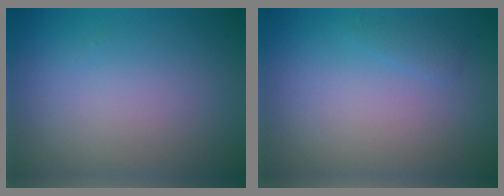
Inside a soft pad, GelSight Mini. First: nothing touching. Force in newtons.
{"total": 0.8, "press": 0.8, "slide": 0.1}